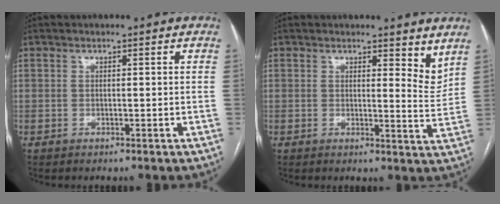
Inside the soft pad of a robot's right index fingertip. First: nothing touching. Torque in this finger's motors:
{"motor_torque": [-0.15, -0.06, -0.06, 0.00]}